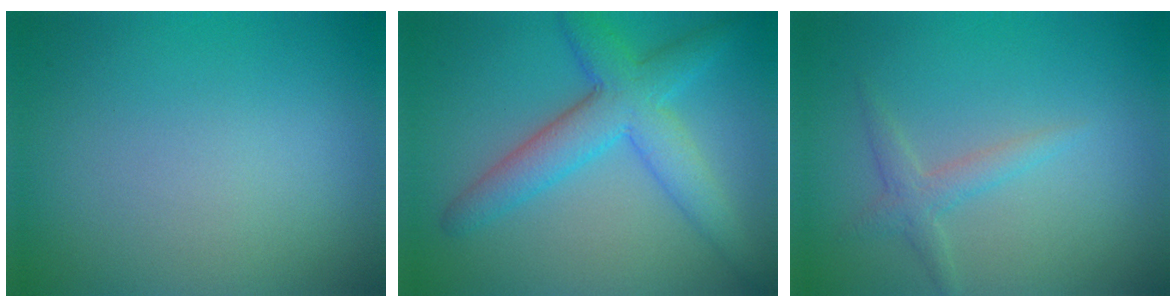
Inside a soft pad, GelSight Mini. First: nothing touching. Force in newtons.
{"total": 5.7, "press": 5.7, "slide": 0.2}
{"total": 1.8, "press": 1.8, "slide": 0.1}